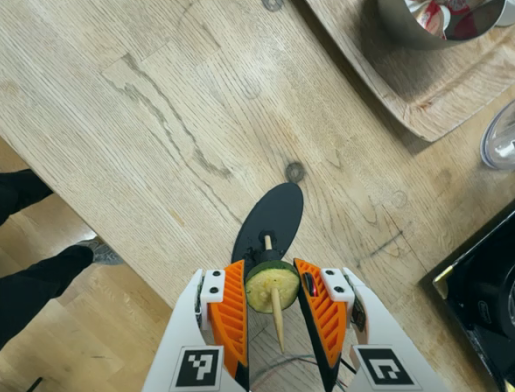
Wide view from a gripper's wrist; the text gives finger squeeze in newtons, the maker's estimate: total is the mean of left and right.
{"total": 10.3, "left": 10.0, "right": 10.6}